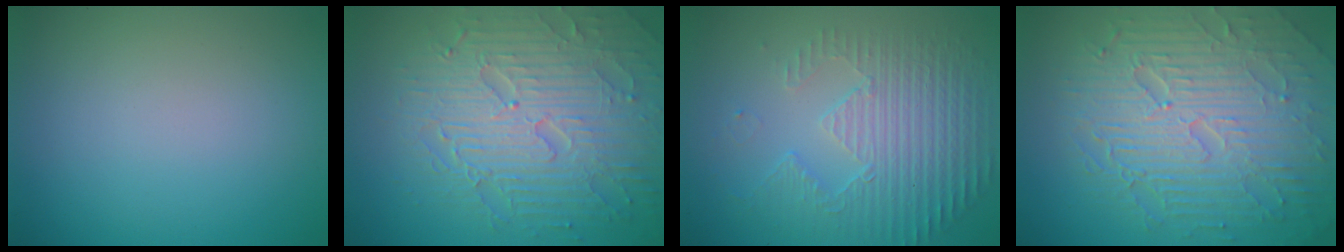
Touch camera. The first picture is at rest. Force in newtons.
{"total": 8.4, "press": 6.0, "slide": 5.9}
{"total": 5.6, "press": 3.5, "slide": 4.3}
{"total": 9.7, "press": 6.2, "slide": 7.4}